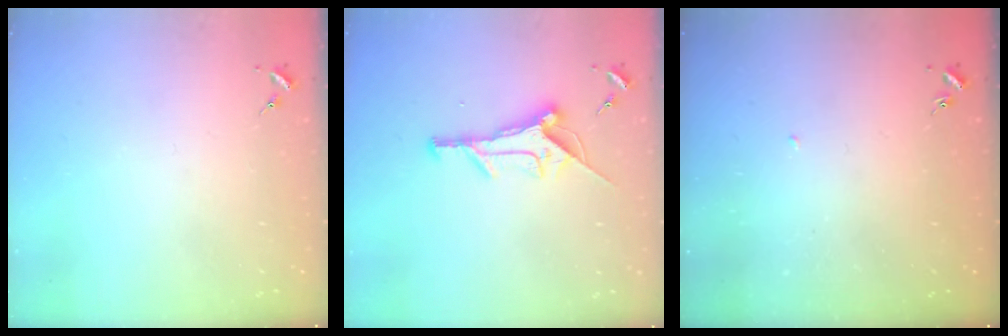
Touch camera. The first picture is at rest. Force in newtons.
{"total": 11.7, "press": 11.7, "slide": 0.3}
{"total": 1.4, "press": 1.3, "slide": 0.1}